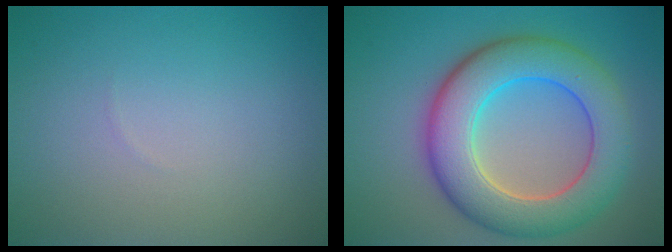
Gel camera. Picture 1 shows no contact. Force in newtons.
{"total": 9.1, "press": 9.1, "slide": 0.4}